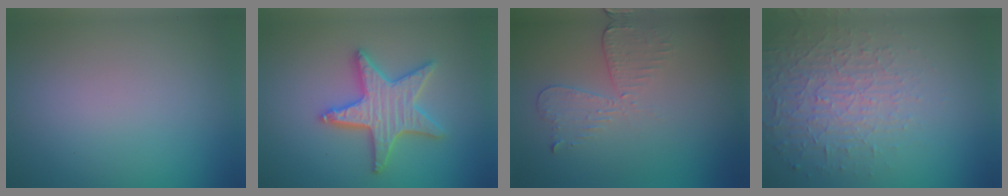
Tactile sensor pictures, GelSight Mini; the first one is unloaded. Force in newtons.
{"total": 5.2, "press": 5.1, "slide": 0.8}
{"total": 3.0, "press": 2.6, "slide": 1.5}
{"total": 4.9, "press": 3.2, "slide": 3.7}